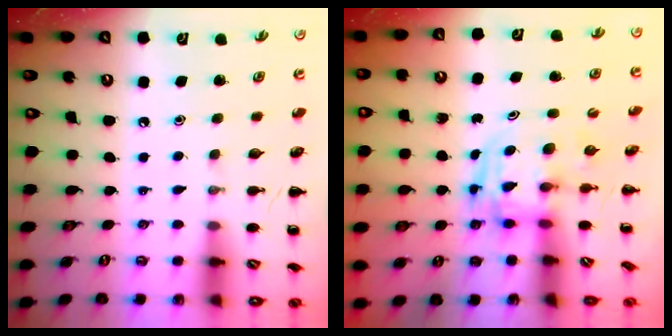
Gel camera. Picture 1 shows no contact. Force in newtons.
{"total": 3.3, "press": 3.3, "slide": 0.5}